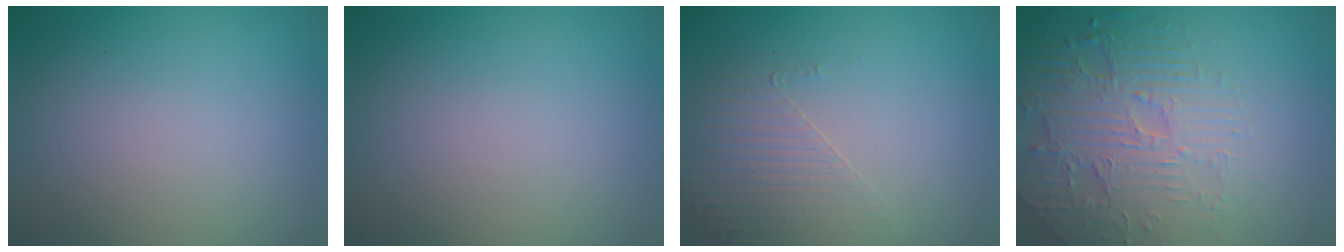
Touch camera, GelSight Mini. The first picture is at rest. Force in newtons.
{"total": 0.0}
{"total": 1.8, "press": 1.2, "slide": 1.3}
{"total": 4.6, "press": 4.3, "slide": 1.6}